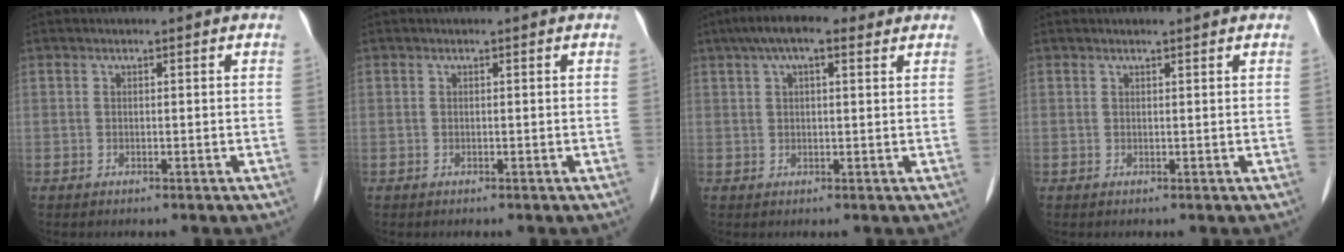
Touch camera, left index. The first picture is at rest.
{"total": 0.0}
{"total": 7.3, "force": [4.7, 2.4, 5.0], "torque": [-0.094, 0.035, 0.073]}
{"total": 1.2, "force": [1.0, 0.1, 0.5], "torque": [-0.009, 0.009, 0.016]}